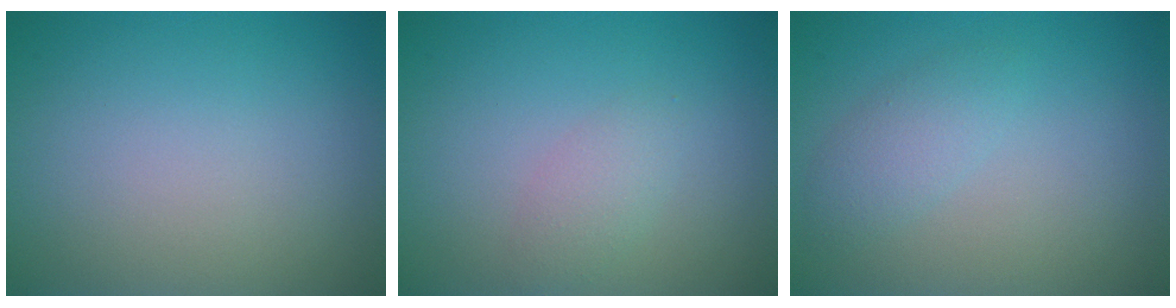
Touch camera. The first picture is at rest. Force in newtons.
{"total": 1.6, "press": 1.6, "slide": 0.0}
{"total": 1.9, "press": 1.9, "slide": 0.1}